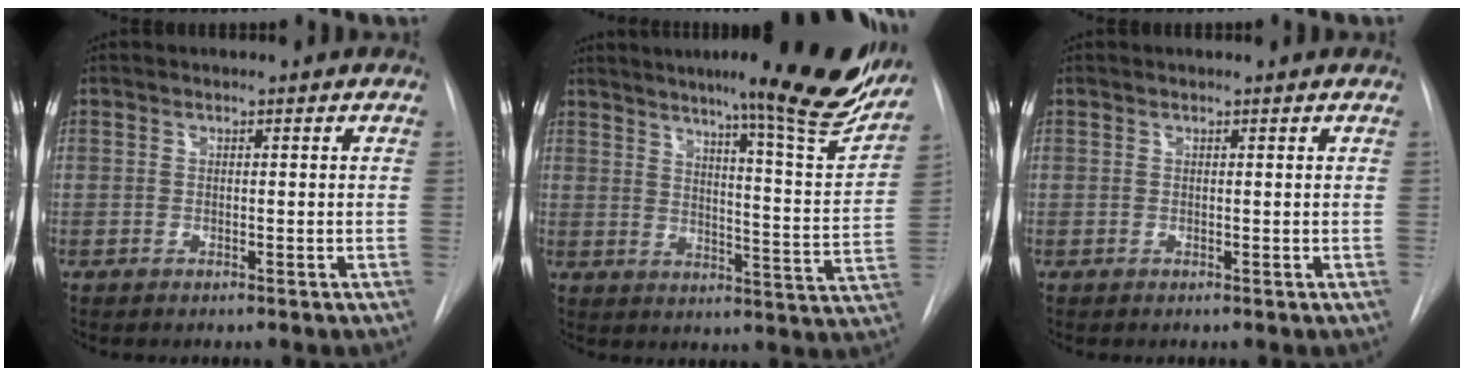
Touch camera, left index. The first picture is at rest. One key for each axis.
{"total": 22.0, "fx": 18.1, "fy": 0.4, "fz": 12.5, "tx": -0.167, "ty": -0.064, "tz": 0.225}
{"total": 0.8, "fx": 0.8, "fy": -0.1, "fz": 0.2, "tx": -0.006, "ty": 0.004, "tz": 0.010}